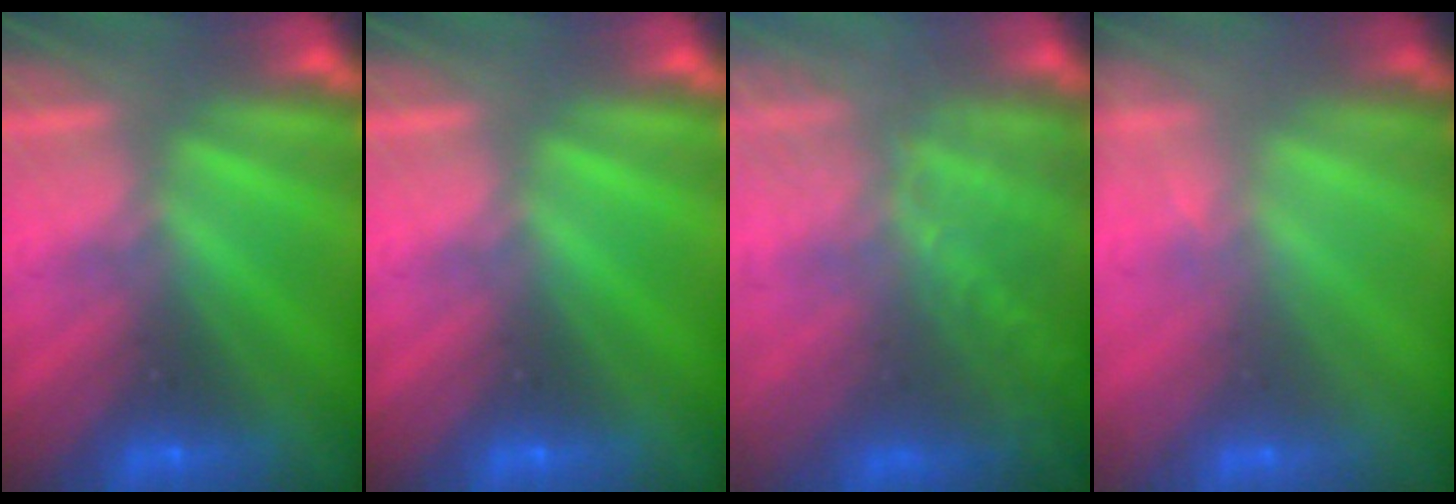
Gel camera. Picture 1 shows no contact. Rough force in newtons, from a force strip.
{"total": 0.0}
{"total": 8.3}
{"total": 1.6}